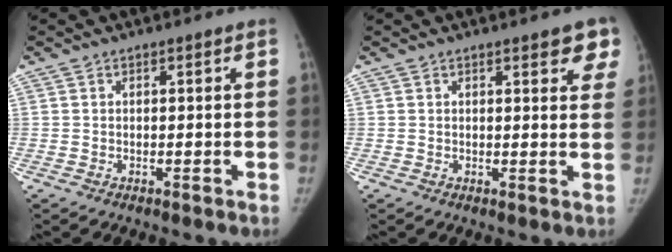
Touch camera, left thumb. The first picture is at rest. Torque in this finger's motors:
{"motor_torque": [-0.34, -0.08, 0.53, 0.23, 0.10]}